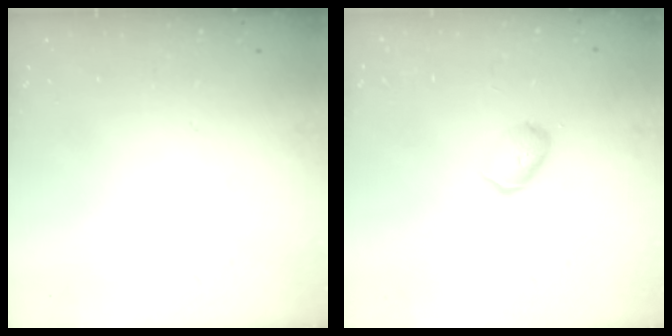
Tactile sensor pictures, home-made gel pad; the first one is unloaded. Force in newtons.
{"total": 4.5, "press": 4.4, "slide": 0.6}